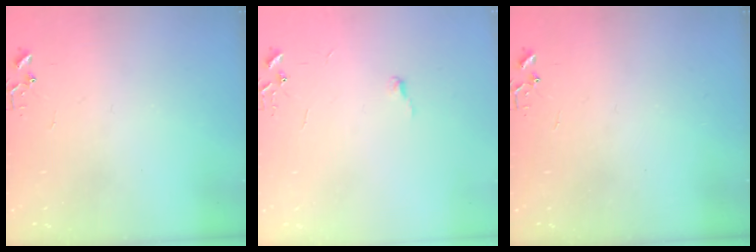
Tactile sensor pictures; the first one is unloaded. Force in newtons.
{"total": 3.7, "press": 3.7, "slide": 0.3}
{"total": 0.0}